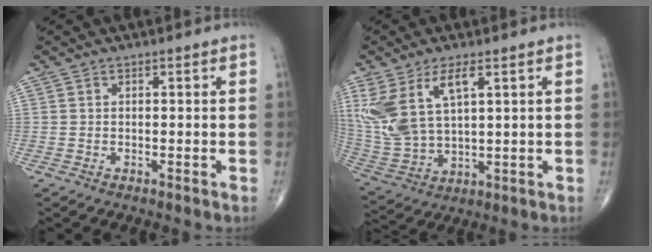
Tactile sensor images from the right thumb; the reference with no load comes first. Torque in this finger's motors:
{"motor_torque": [-0.04, 0.43, 0.90, 0.83, 0.16]}